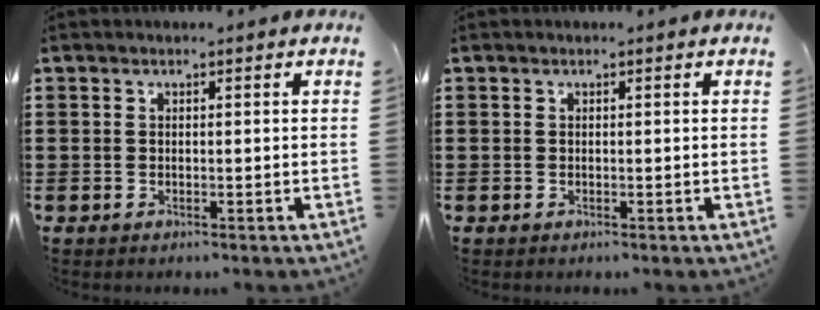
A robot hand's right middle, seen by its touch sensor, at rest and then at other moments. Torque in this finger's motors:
{"motor_torque": [-0.94, 0.04, 0.01, -0.01]}